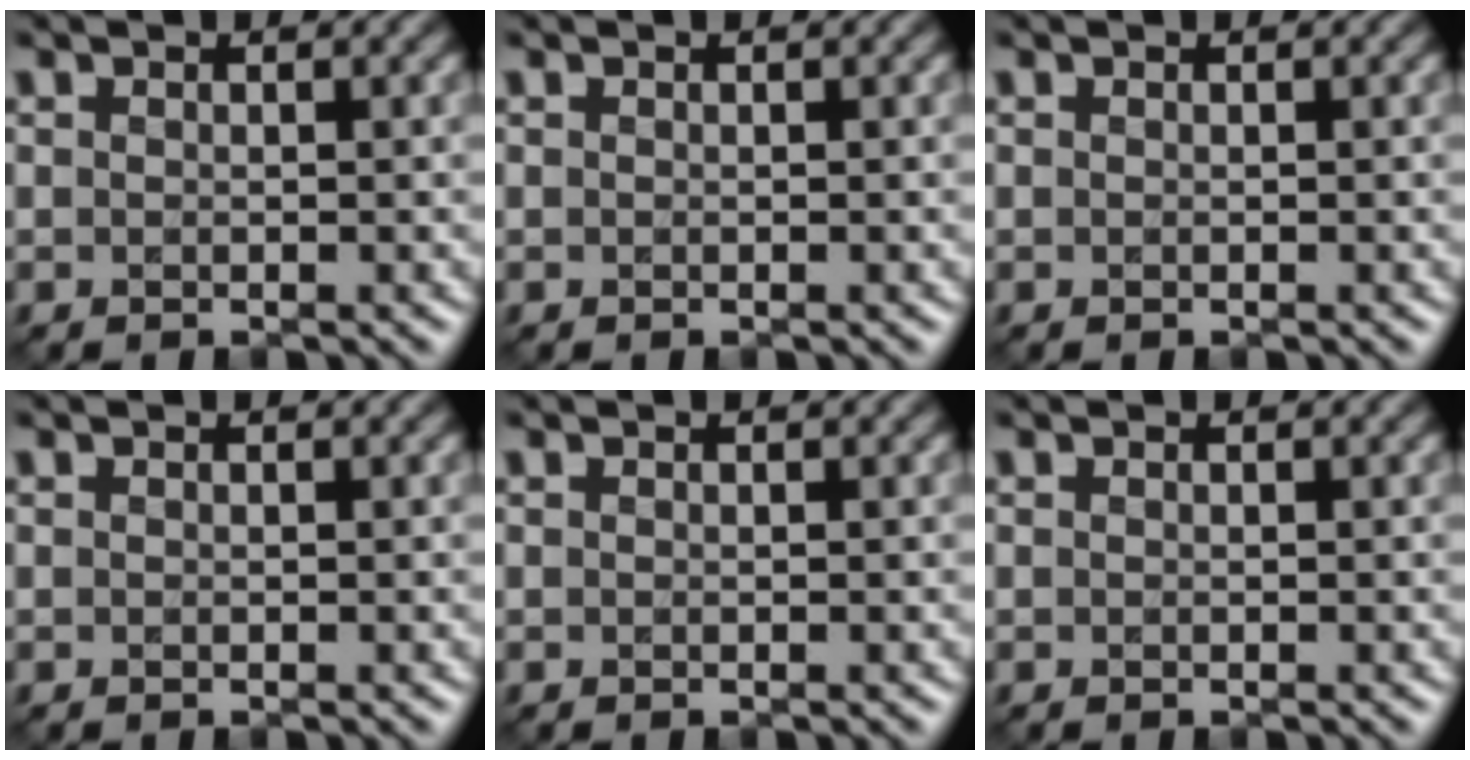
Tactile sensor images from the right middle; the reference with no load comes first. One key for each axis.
{"total": 0.0}
{"total": 0.0}
{"total": 0.0}
{"total": 0.0}
{"total": 0.0}